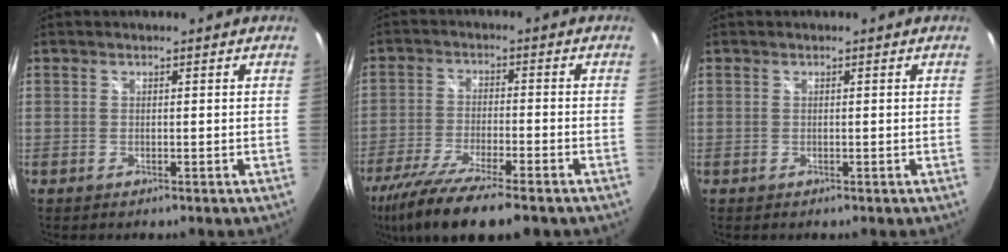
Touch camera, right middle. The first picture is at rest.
{"total": 15.5, "force": [-11.9, 2.3, 9.7], "torque": [-0.202, -0.046, -0.211]}
{"total": 0.0}